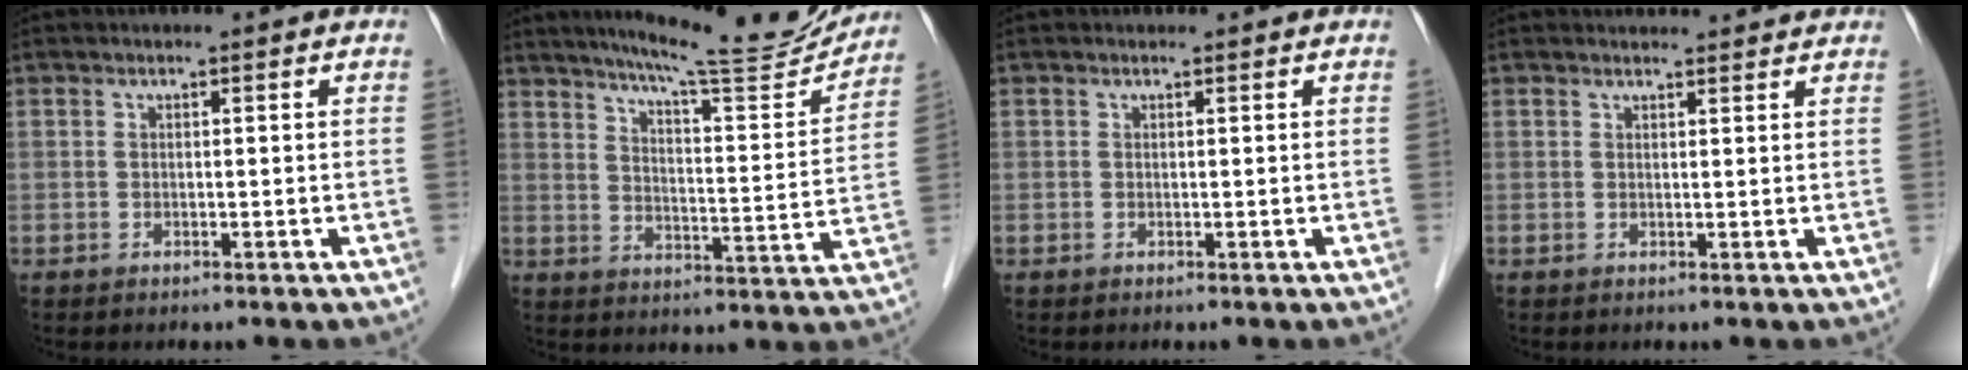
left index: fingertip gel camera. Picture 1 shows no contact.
{"total": 16.8, "force": [15.4, 0.8, 6.7], "torque": [-0.101, -0.041, 0.204]}
{"total": 0.0}
{"total": 4.5, "force": [4.4, 1.0, 0.7], "torque": [-0.007, 0.018, 0.049]}